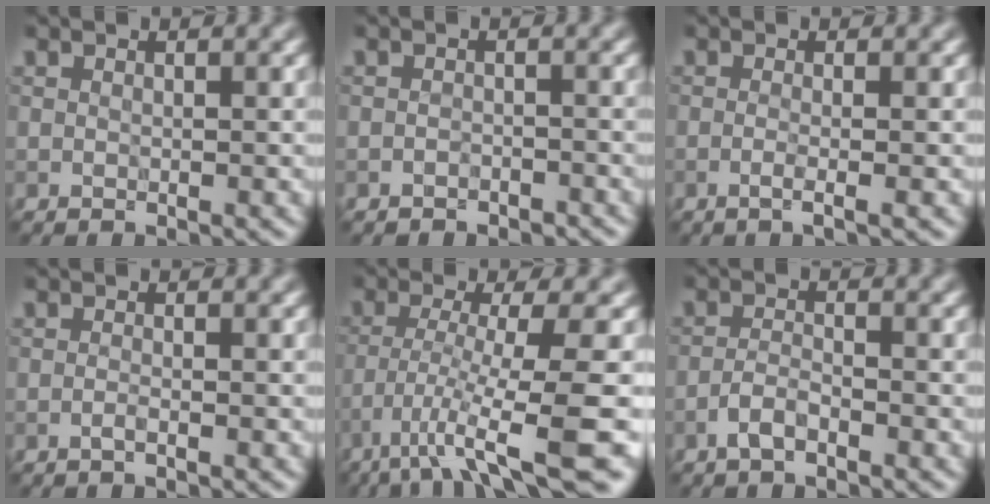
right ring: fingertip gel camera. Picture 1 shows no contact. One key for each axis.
{"total": 1.4, "fx": -1.3, "fy": 0.5, "fz": -0.1, "tx": 0.008, "ty": 0.005, "tz": -0.022}
{"total": 1.8, "fx": -0.3, "fy": 0.7, "fz": 1.7, "tx": -0.014, "ty": 0.000, "tz": -0.019}
{"total": 0.6, "fx": -0.4, "fy": 0.1, "fz": 0.4, "tx": -0.008, "ty": 0.002, "tz": -0.009}
{"total": 8.4, "fx": -4.3, "fy": 0.9, "fz": 7.1, "tx": -0.114, "ty": -0.005, "tz": -0.073}
{"total": 1.7, "fx": -1.2, "fy": 0.5, "fz": 1.1, "tx": -0.025, "ty": 0.007, "tz": -0.031}